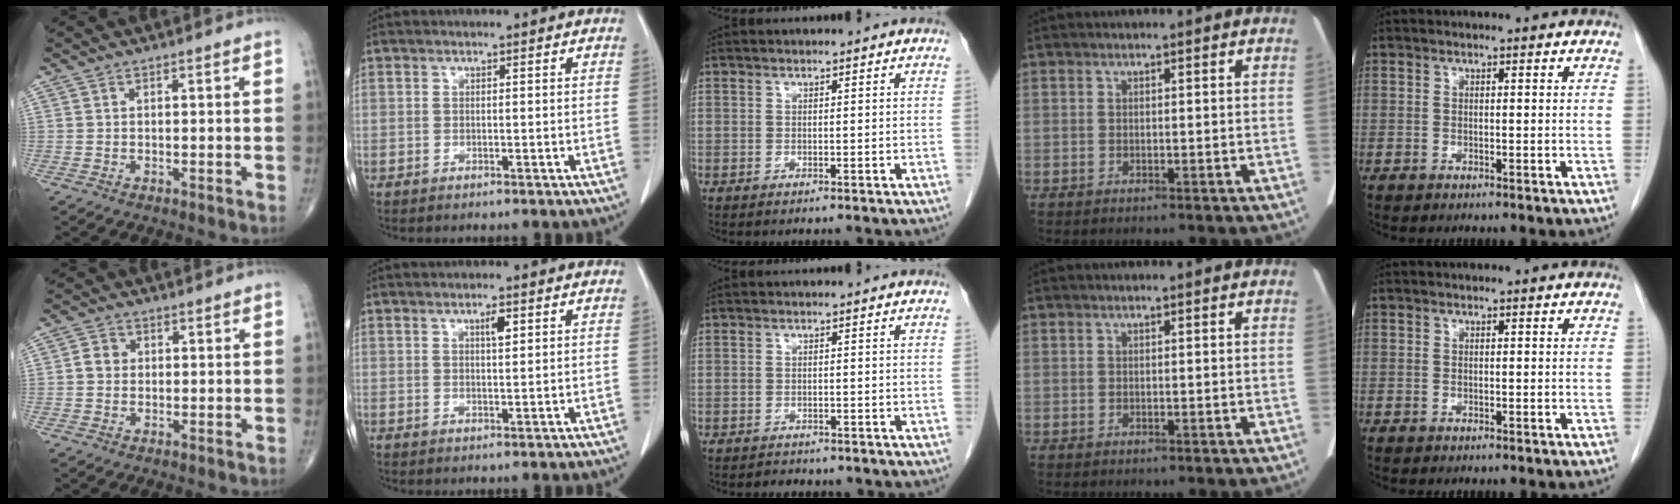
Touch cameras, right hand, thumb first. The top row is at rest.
{"thumb": {"total": 2.7, "force": [0.1, 2.4, 1.2], "torque": [-0.009, 0.006, -0.003]}, "index": {"total": 2.0, "force": [0.9, 0.4, 1.7], "torque": [-0.029, -0.001, 0.015]}, "middle": {"total": 2.1, "force": [-1.9, 0.8, 0.3], "torque": [-0.012, -0.003, -0.025]}}